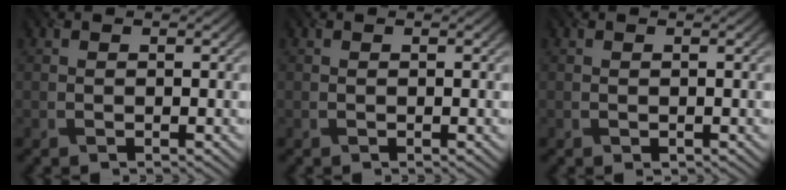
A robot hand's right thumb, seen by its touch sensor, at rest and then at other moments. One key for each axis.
{"total": 0.0}
{"total": 0.0}